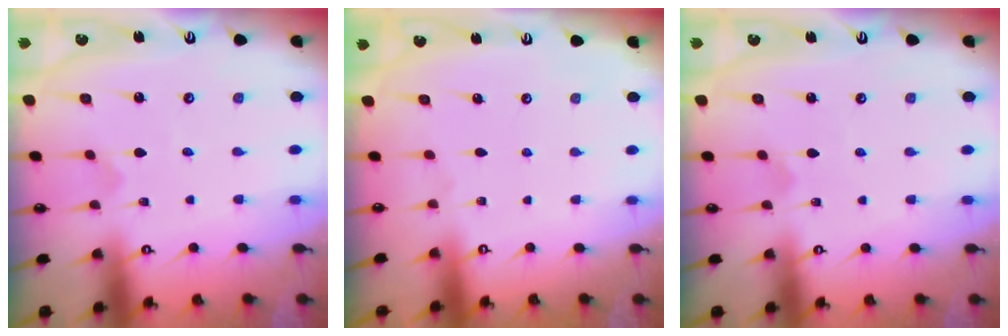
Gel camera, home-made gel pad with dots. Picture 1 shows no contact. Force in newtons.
{"total": 0.0}
{"total": 0.8, "press": 0.8, "slide": 0.0}